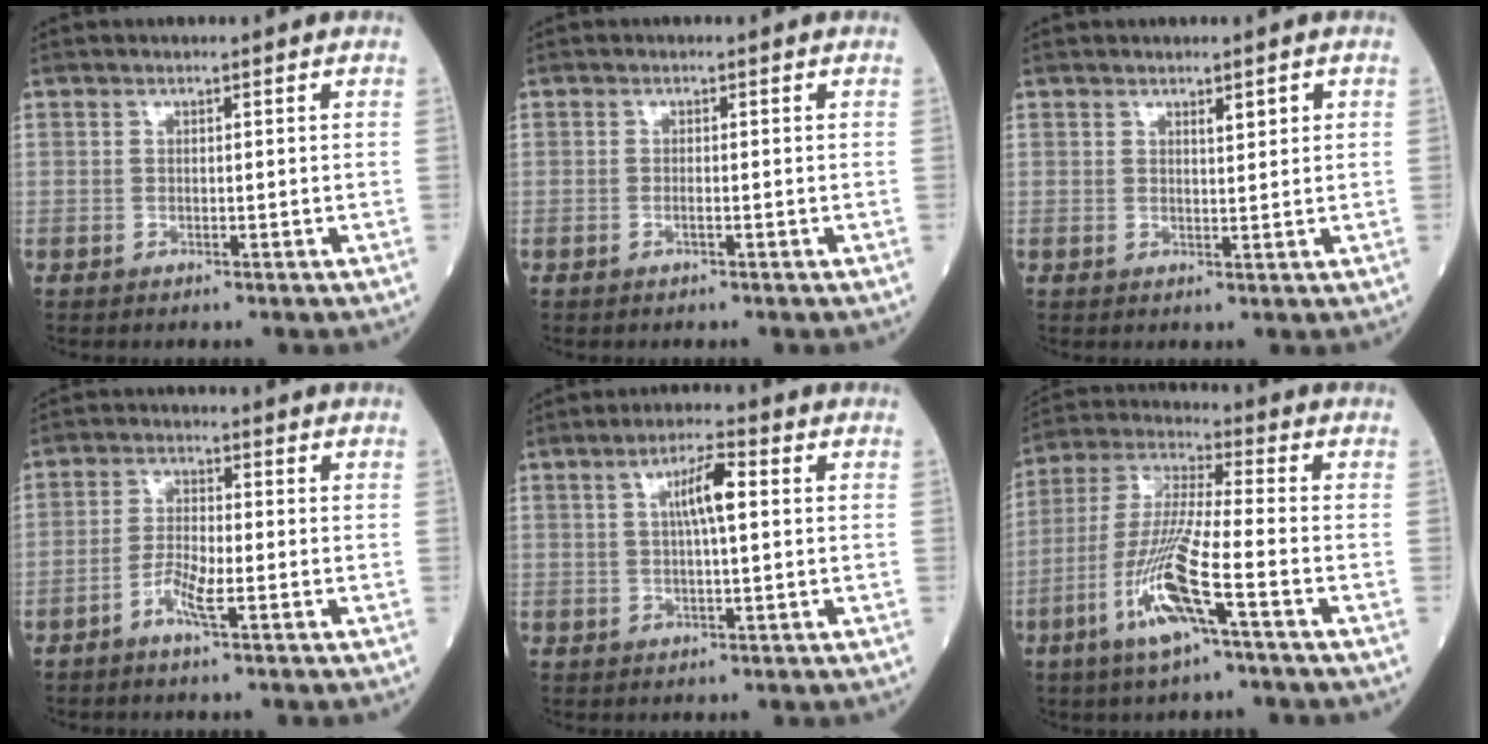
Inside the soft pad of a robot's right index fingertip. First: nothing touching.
{"total": 0.7, "force": [-0.4, 0.0, 0.6], "torque": [-0.013, 0.001, -0.008]}
{"total": 1.9, "force": [1.0, 0.4, 1.6], "torque": [-0.024, -0.002, 0.015]}
{"total": 4.1, "force": [-2.1, 0.5, 3.6], "torque": [-0.072, 0.000, -0.044]}
{"total": 5.5, "force": [1.2, 0.6, 5.3], "torque": [-0.095, 0.009, 0.020]}
{"total": 12.5, "force": [-5.4, 0.4, 11.2], "torque": [-0.235, -0.008, -0.107]}